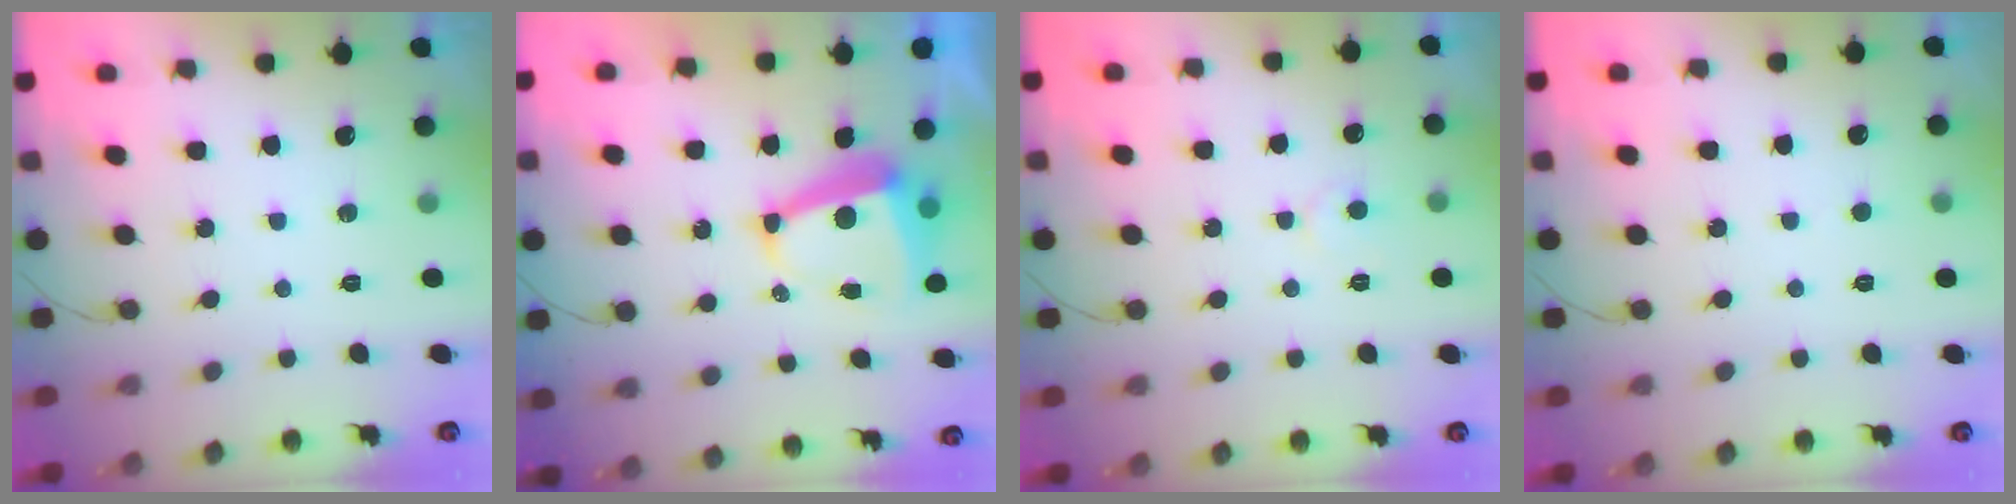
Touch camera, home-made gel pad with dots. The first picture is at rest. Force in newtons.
{"total": 6.8, "press": 6.7, "slide": 1.2}
{"total": 4.3, "press": 4.3, "slide": 0.4}
{"total": 2.2, "press": 2.2, "slide": 0.2}